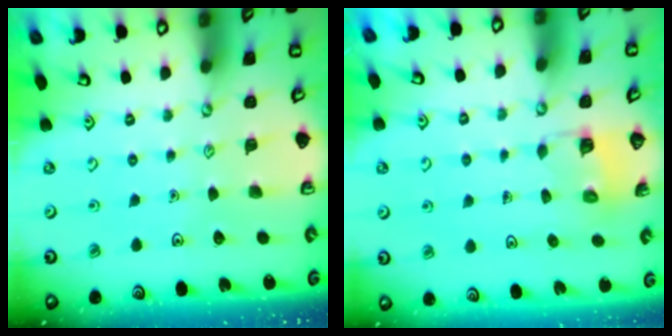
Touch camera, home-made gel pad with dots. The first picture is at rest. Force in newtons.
{"total": 2.8, "press": 2.8, "slide": 0.2}